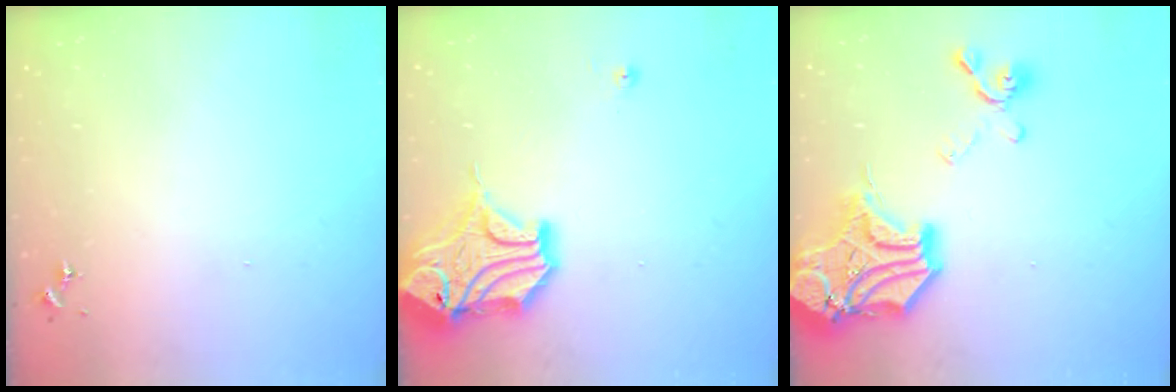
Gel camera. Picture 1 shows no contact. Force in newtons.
{"total": 18.1, "press": 17.9, "slide": 2.5}
{"total": 22.5, "press": 22.3, "slide": 2.7}